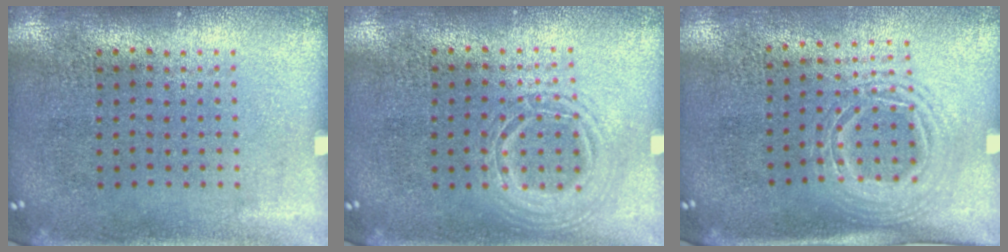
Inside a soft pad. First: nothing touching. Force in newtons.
{"total": 1.2, "press": 1.2, "slide": 0.1}
{"total": 1.5, "press": 1.3, "slide": 0.9}